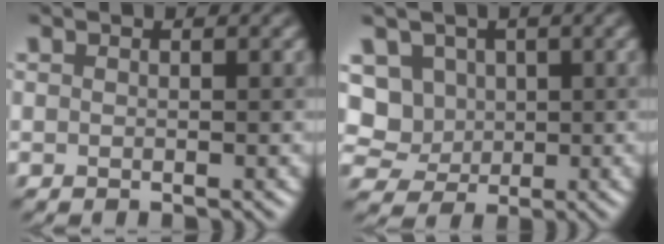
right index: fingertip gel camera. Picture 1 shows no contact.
{"total": 6.7, "force": [2.1, 5.9, 2.3], "torque": [-0.041, 0.022, 0.027]}